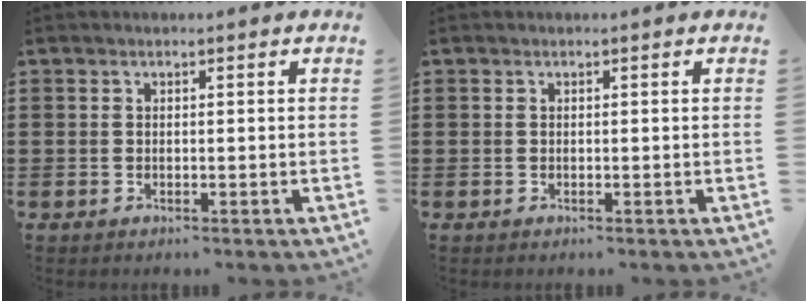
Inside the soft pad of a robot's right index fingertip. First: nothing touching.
{"total": 0.0}